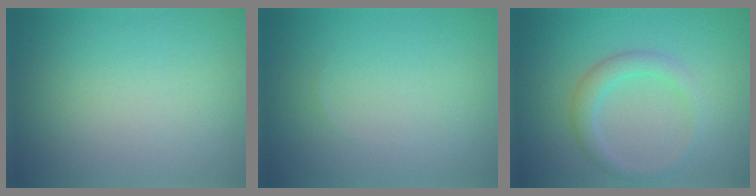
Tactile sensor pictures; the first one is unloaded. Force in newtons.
{"total": 0.0}
{"total": 2.5, "press": 2.5, "slide": 0.2}